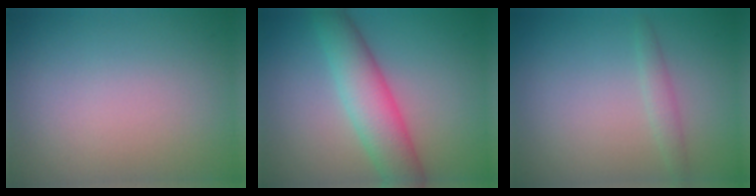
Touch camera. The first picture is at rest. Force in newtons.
{"total": 5.9, "press": 5.8, "slide": 0.3}
{"total": 1.2, "press": 1.2, "slide": 0.1}